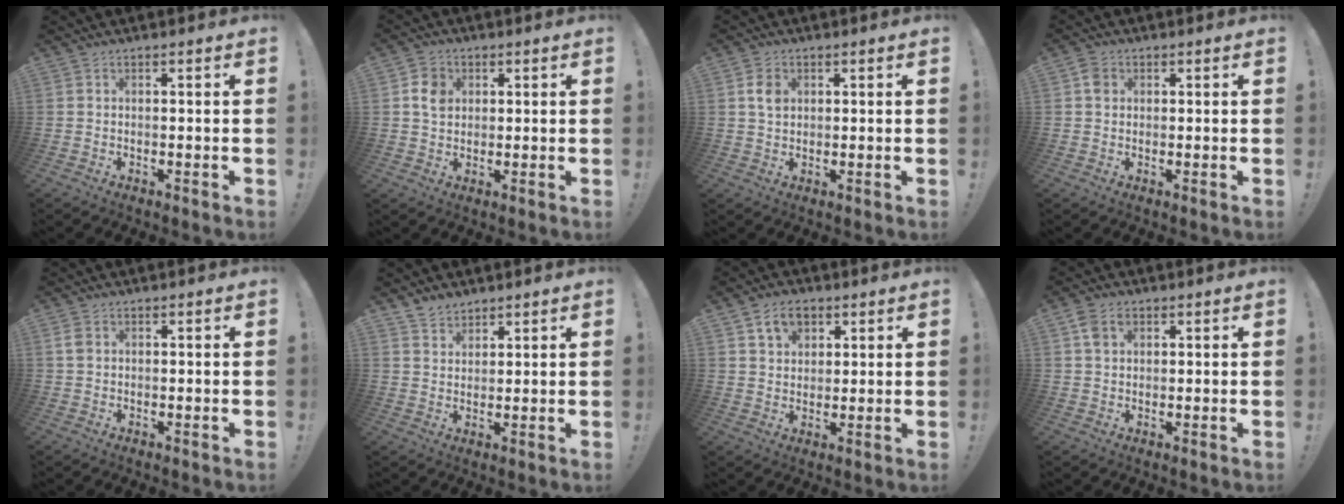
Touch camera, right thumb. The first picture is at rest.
{"total": 6.1, "force": [1.7, 5.1, 2.9], "torque": [-0.032, 0.002, 0.031]}
{"total": 4.5, "force": [1.4, 3.3, 2.8], "torque": [-0.034, -0.002, 0.023]}
{"total": 3.5, "force": [1.0, 2.9, 1.6], "torque": [-0.021, 0.003, 0.020]}
{"total": 2.6, "force": [1.1, 1.7, 1.7], "torque": [-0.027, 0.003, 0.020]}
{"total": 4.8, "force": [4.1, 2.3, 0.5], "torque": [-0.002, -0.031, 0.078]}
{"total": 7.8, "force": [4.1, 5.6, 3.5], "torque": [-0.046, -0.011, 0.078]}
{"total": 4.7, "force": [2.0, 3.3, 2.7], "torque": [-0.037, -0.002, 0.039]}